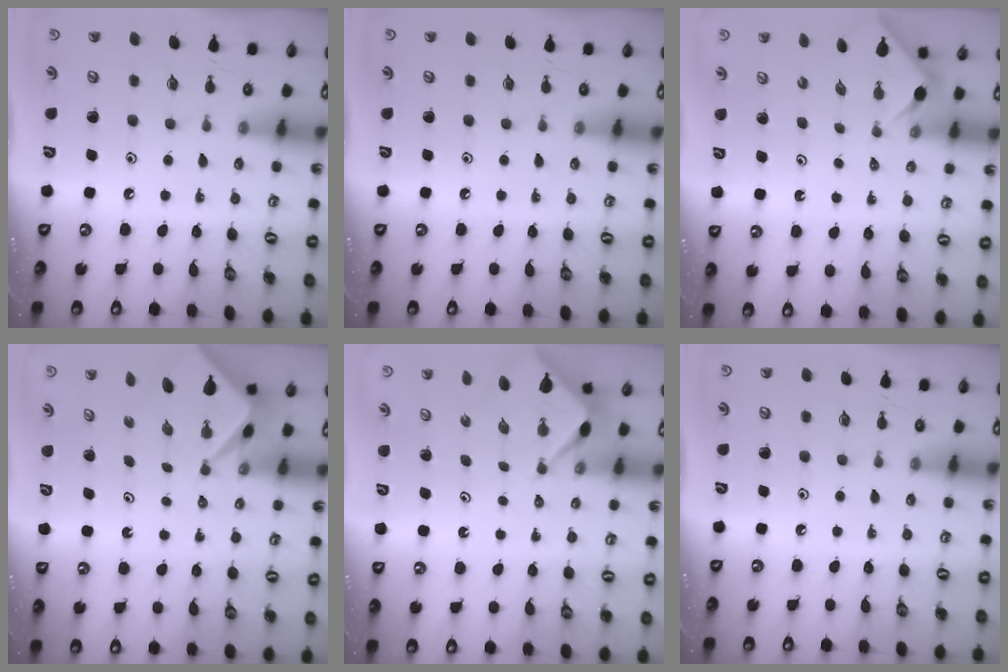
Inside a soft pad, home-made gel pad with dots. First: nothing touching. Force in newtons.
{"total": 0.0}
{"total": 2.7, "press": 2.6, "slide": 0.4}
{"total": 2.1, "press": 2.1, "slide": 0.2}
{"total": 3.6, "press": 3.6, "slide": 0.7}
{"total": 0.0}